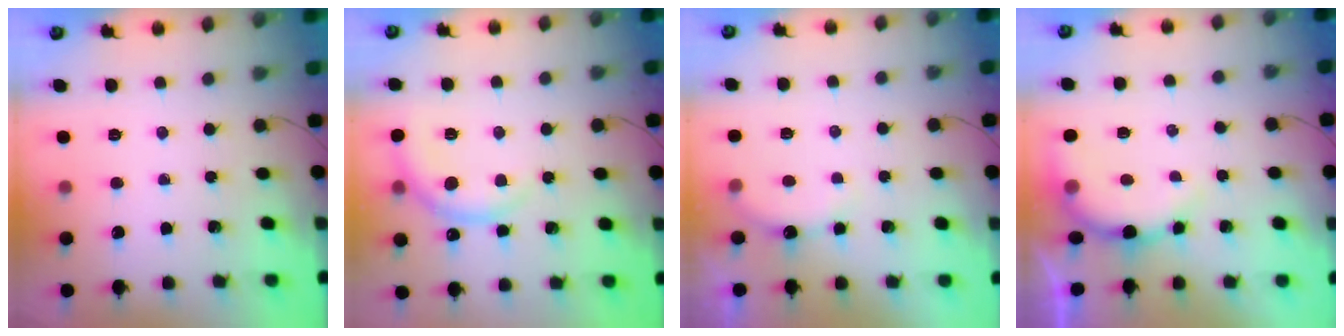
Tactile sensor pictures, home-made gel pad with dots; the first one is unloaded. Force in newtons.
{"total": 7.0, "press": 7.0, "slide": 0.7}
{"total": 4.3, "press": 4.1, "slide": 1.1}
{"total": 8.7, "press": 8.7, "slide": 0.6}